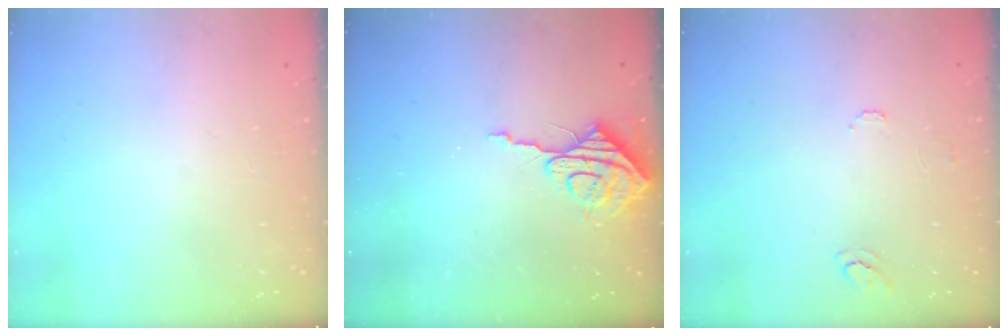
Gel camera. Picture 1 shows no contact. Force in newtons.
{"total": 8.8, "press": 8.8, "slide": 0.3}
{"total": 5.9, "press": 5.9, "slide": 0.6}